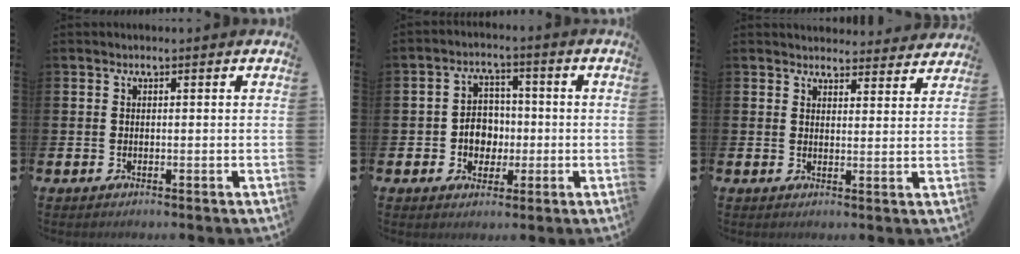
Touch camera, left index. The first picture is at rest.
{"total": 4.7, "force": [-0.7, 4.2, 2.2], "torque": [-0.034, 0.005, -0.022]}
{"total": 3.9, "force": [3.9, 0.8, 0.0], "torque": [0.002, -0.024, 0.069]}